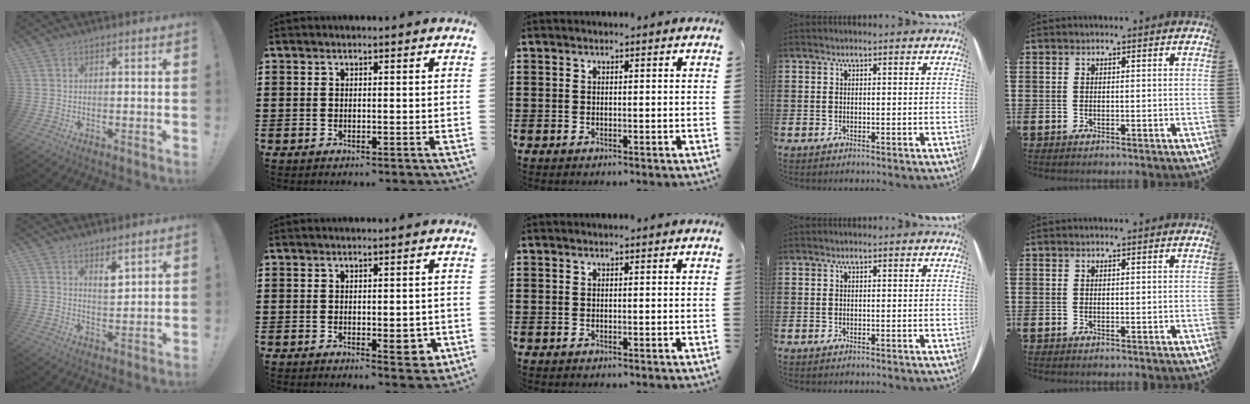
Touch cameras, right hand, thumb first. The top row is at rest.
{"thumb": {"total": 5.5, "force": [4.3, 2.2, 2.6], "torque": [-0.029, -0.033, 0.075]}, "index": {"total": 3.2, "force": [-0.9, 1.3, 2.8], "torque": [-0.044, 0.001, -0.013]}}